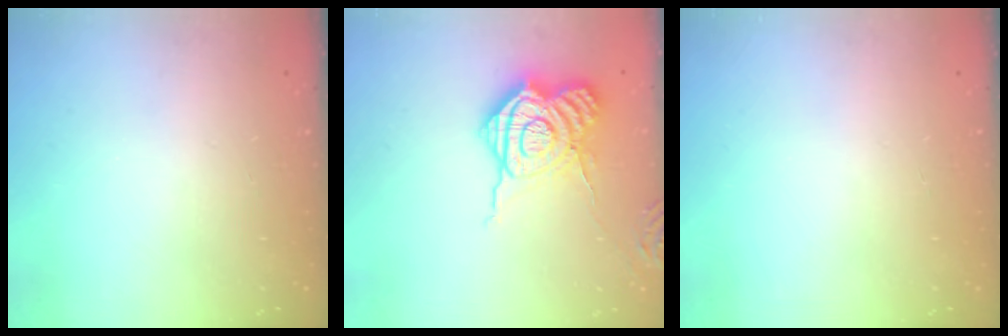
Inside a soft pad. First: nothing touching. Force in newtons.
{"total": 15.9, "press": 15.9, "slide": 1.0}
{"total": 0.0}